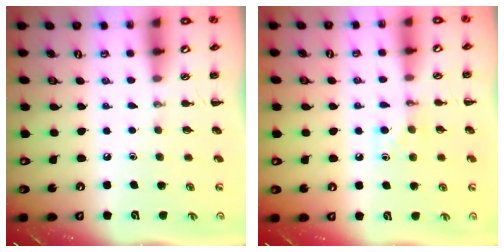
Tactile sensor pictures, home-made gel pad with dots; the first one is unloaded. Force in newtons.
{"total": 4.8, "press": 4.5, "slide": 1.4}